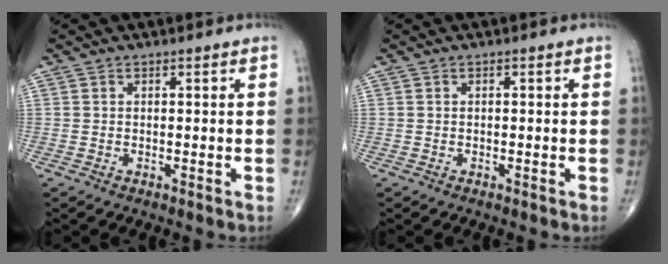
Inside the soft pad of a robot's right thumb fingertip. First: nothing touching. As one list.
[{"total": 0.0}]